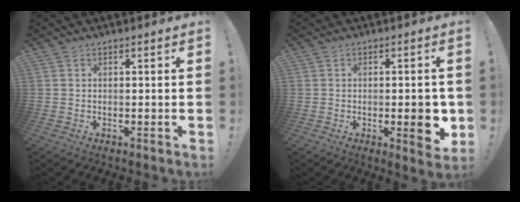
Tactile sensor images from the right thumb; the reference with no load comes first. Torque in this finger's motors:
{"motor_torque": [2.54, 2.47, 1.35, -1.42, 0.79]}